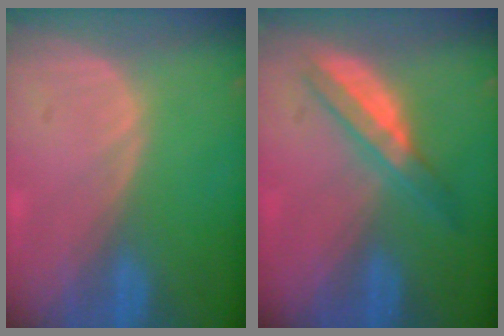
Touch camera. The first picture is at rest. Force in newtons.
{"total": 4.9, "press": 4.8, "slide": 0.7}